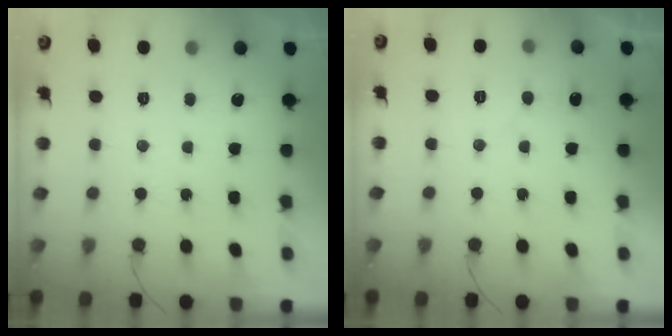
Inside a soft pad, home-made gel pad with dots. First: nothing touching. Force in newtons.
{"total": 4.7, "press": 4.7, "slide": 0.3}